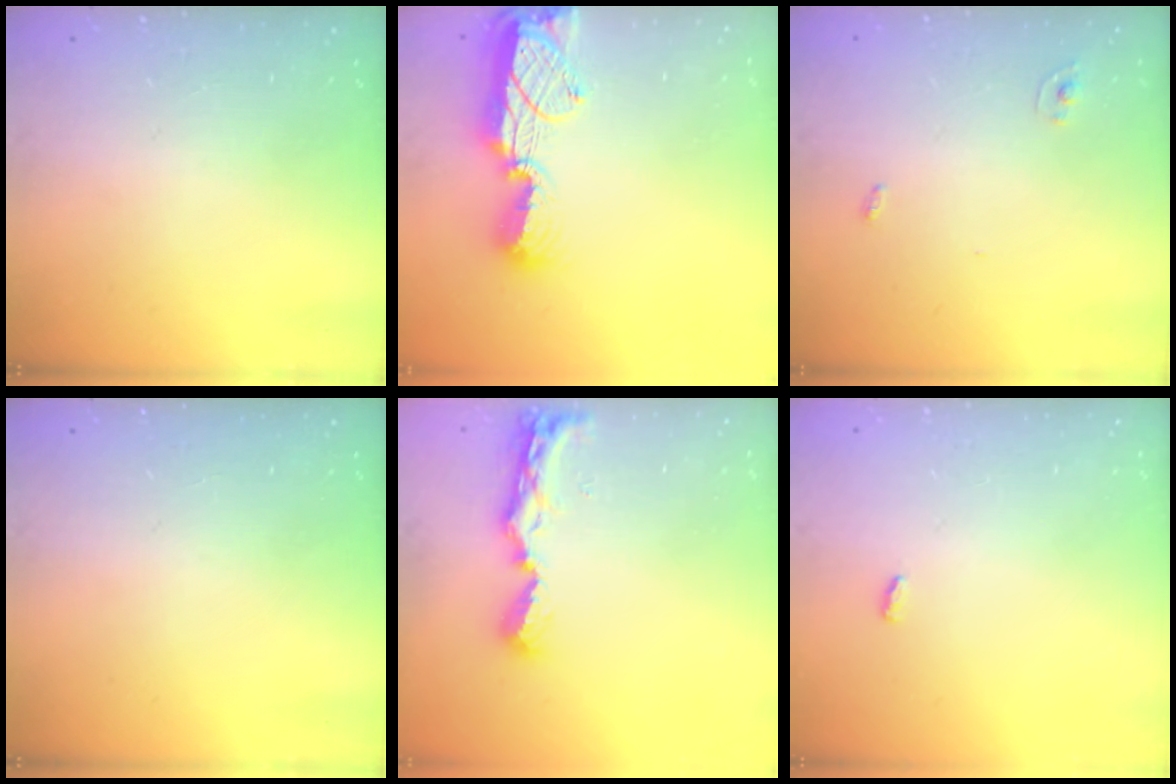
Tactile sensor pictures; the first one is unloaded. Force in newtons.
{"total": 12.4, "press": 12.3, "slide": 1.2}
{"total": 2.4, "press": 2.4, "slide": 0.2}
{"total": 0.0}
{"total": 8.7, "press": 8.7, "slide": 0.3}
{"total": 2.9, "press": 2.6, "slide": 1.3}